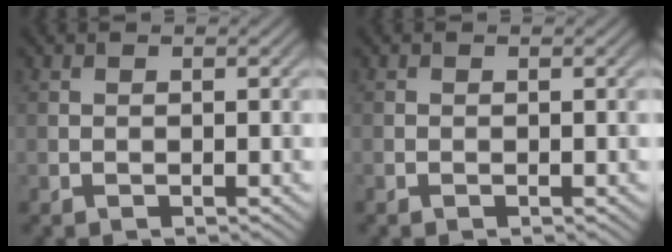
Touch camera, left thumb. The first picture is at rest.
{"total": 0.0}